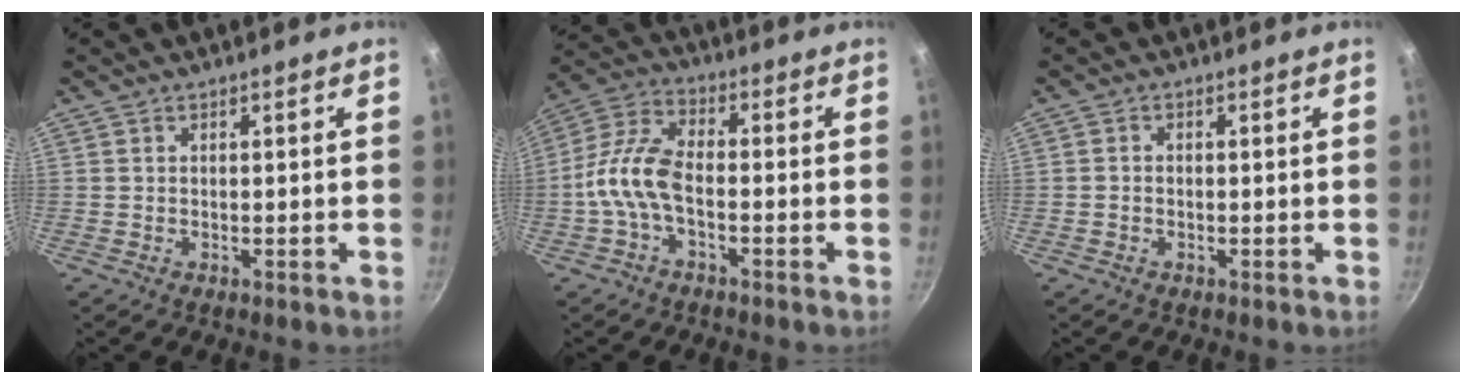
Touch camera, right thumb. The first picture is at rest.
{"total": 9.3, "force": [-2.8, 4.5, 7.7], "torque": [-0.162, 0.033, -0.072]}
{"total": 0.9, "force": [-0.3, 0.7, 0.5], "torque": [-0.010, 0.004, -0.007]}